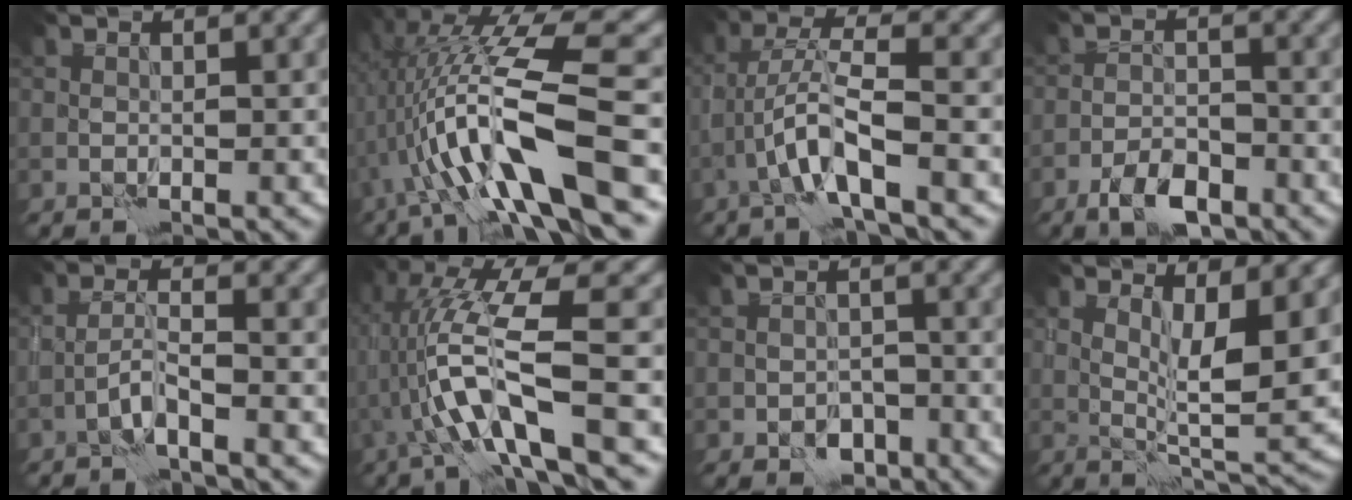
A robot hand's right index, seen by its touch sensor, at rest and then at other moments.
{"total": 11.8, "force": [-1.2, 3.1, 11.3], "torque": [-0.210, 0.005, -0.017]}
{"total": 4.7, "force": [-2.1, 0.6, 4.2], "torque": [-0.082, 0.010, -0.041]}
{"total": 3.8, "force": [-2.6, 1.5, 2.3], "torque": [-0.033, -0.002, -0.050]}
{"total": 1.9, "force": [-1.0, 0.0, 1.6], "torque": [-0.032, 0.007, -0.026]}
{"total": 9.3, "force": [-1.1, 1.6, 9.1], "torque": [-0.177, 0.009, -0.019]}
{"total": 2.4, "force": [-1.4, 1.7, 1.0], "torque": [-0.005, -0.004, -0.024]}
{"total": 5.9, "force": [2.6, 1.6, 5.1], "torque": [-0.085, -0.020, 0.052]}